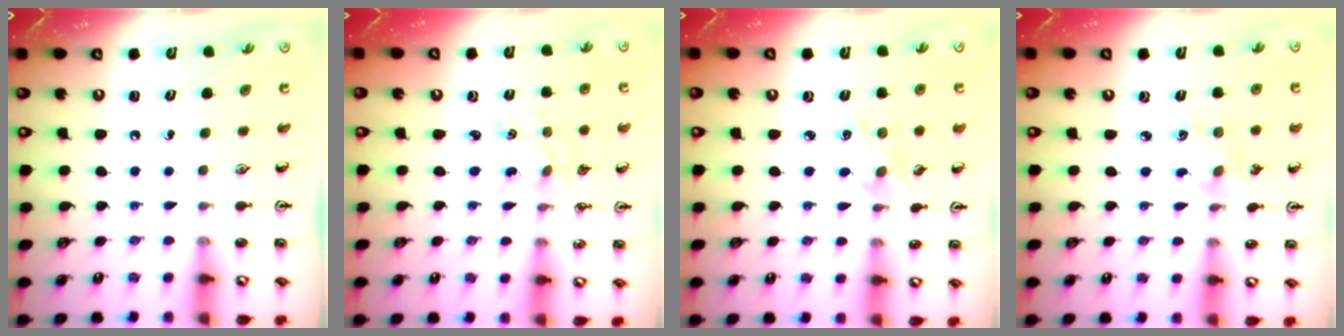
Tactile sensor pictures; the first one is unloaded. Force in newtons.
{"total": 2.2, "press": 2.2, "slide": 0.3}
{"total": 2.3, "press": 2.2, "slide": 0.4}
{"total": 2.0, "press": 2.0, "slide": 0.5}